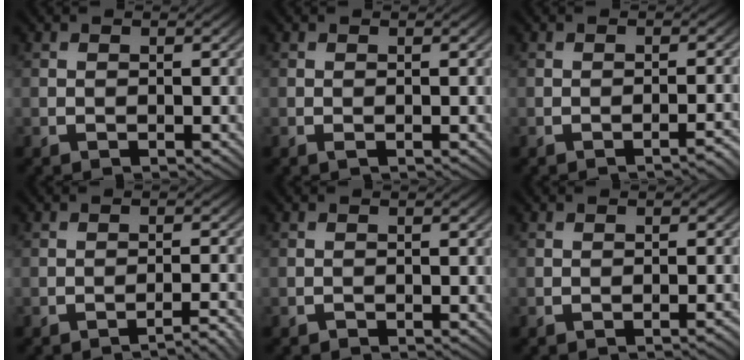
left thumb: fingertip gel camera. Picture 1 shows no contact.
{"total": 0.6, "force": [-0.2, 0.2, 0.5], "torque": [-0.009, 0.002, -0.005]}
{"total": 1.8, "force": [-1.6, -0.6, 0.5], "torque": [-0.008, 0.008, -0.023]}
{"total": 2.2, "force": [-2.0, -0.7, 0.6], "torque": [-0.010, 0.009, -0.032]}
{"total": 0.7, "force": [-0.6, -0.3, -0.2], "torque": [0.004, 0.001, -0.012]}
{"total": 1.2, "force": [-1.0, -0.3, 0.4], "torque": [-0.008, 0.004, -0.016]}